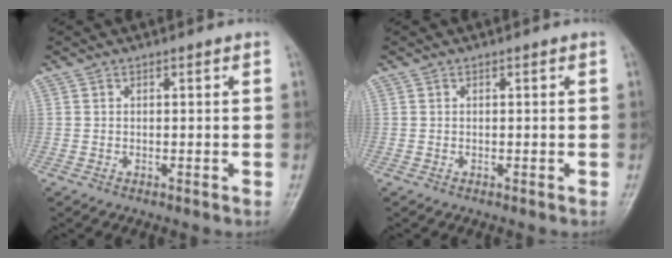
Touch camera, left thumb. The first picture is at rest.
{"total": 0.0}